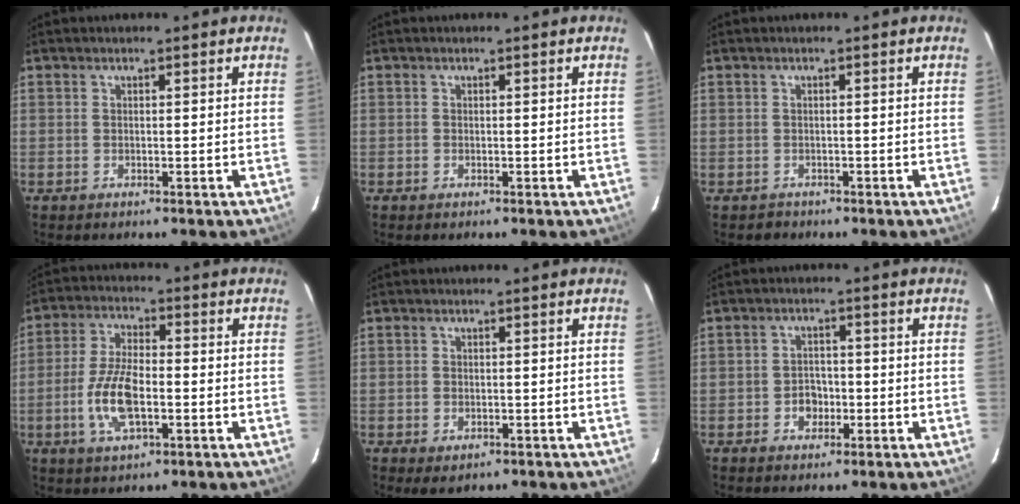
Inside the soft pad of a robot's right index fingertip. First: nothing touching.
{"total": 0.0}
{"total": 1.7, "force": [-0.9, 1.4, -0.2], "torque": [0.000, 0.006, -0.011]}
{"total": 10.2, "force": [-2.7, 4.3, 8.8], "torque": [-0.184, 0.001, -0.052]}
{"total": 2.6, "force": [-1.2, 1.9, 1.4], "torque": [-0.026, -0.006, -0.014]}
{"total": 3.7, "force": [-1.4, 3.0, 1.6], "torque": [-0.032, 0.010, -0.015]}